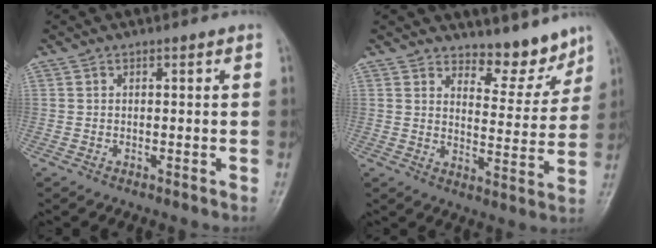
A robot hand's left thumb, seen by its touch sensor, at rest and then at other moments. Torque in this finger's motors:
{"motor_torque": [0.23, 0.02, -0.13, -0.31, 0.07]}